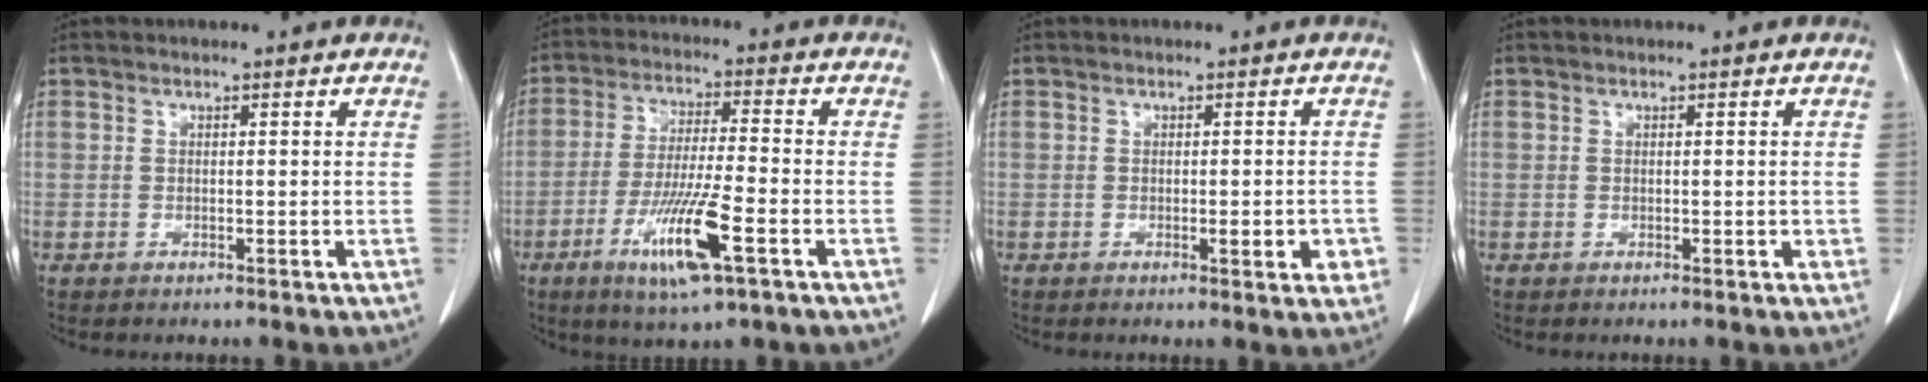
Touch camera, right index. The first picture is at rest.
{"total": 11.3, "force": [-4.9, 0.6, 10.2], "torque": [-0.196, -0.021, -0.089]}
{"total": 3.4, "force": [-1.1, 0.9, 3.1], "torque": [-0.038, -0.002, -0.012]}
{"total": 0.9, "force": [-0.2, 0.5, 0.7], "torque": [-0.007, 0.001, -0.003]}